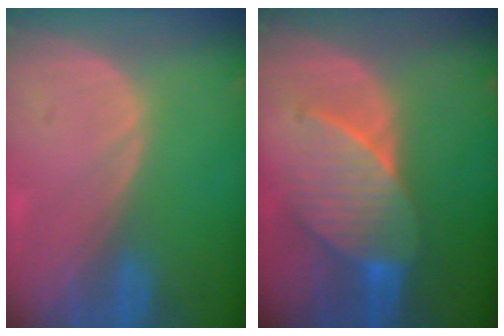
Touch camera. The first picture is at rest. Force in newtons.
{"total": 7.5, "press": 7.4, "slide": 0.5}